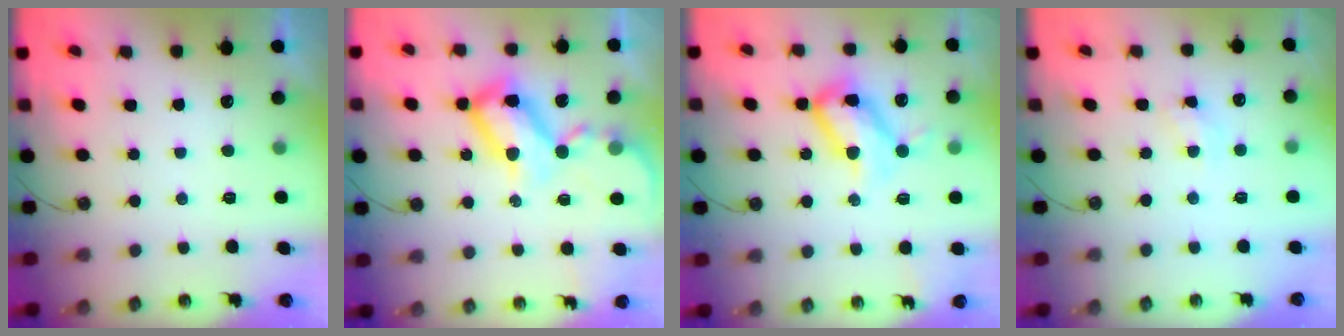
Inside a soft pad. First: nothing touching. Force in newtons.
{"total": 19.9, "press": 19.8, "slide": 2.3}
{"total": 17.4, "press": 17.3, "slide": 1.4}
{"total": 4.9, "press": 4.9, "slide": 0.5}